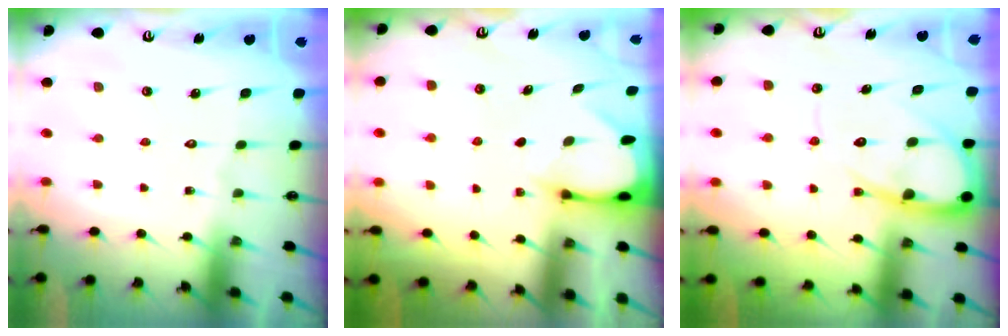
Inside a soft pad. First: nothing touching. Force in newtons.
{"total": 2.4, "press": 2.3, "slide": 0.3}
{"total": 10.4, "press": 10.4, "slide": 1.1}